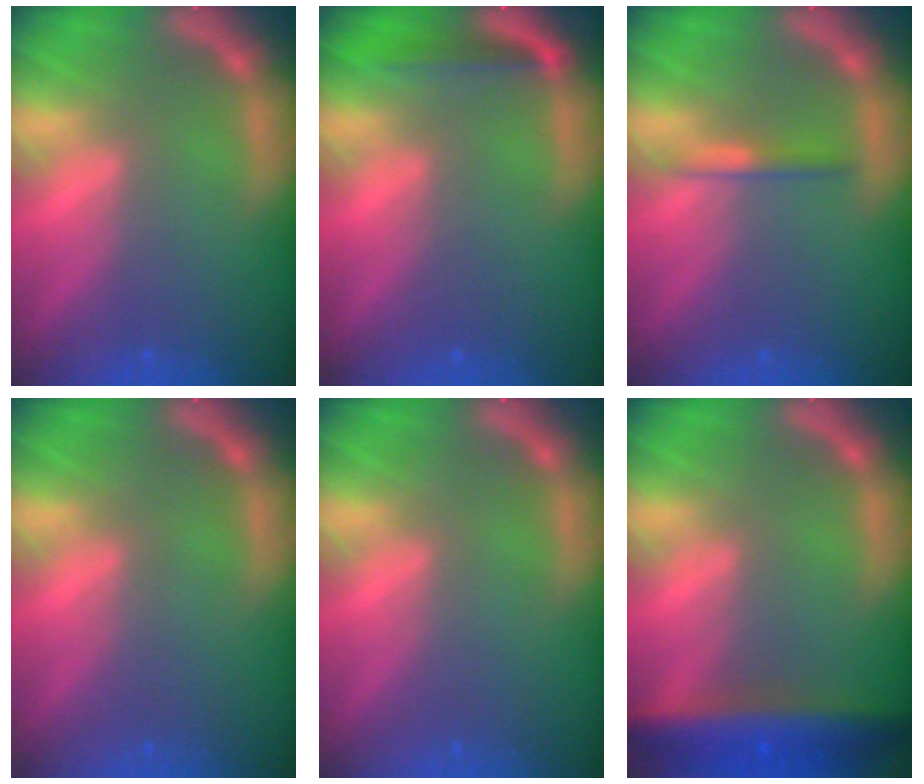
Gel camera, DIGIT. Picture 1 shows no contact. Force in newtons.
{"total": 2.5}
{"total": 1.4}
{"total": 0.0}
{"total": 0.0}
{"total": 7.0}